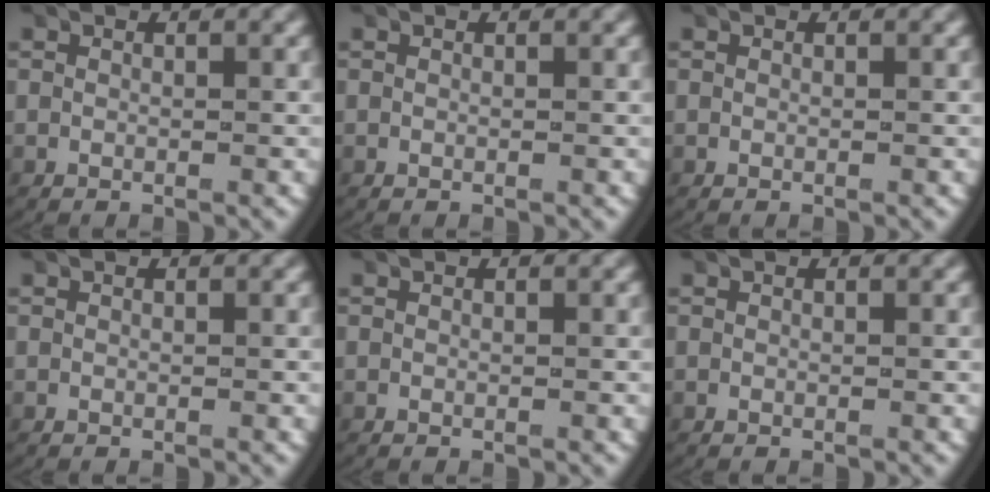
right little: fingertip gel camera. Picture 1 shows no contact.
{"total": 0.0}
{"total": 0.0}
{"total": 0.0}
{"total": 0.0}
{"total": 0.0}